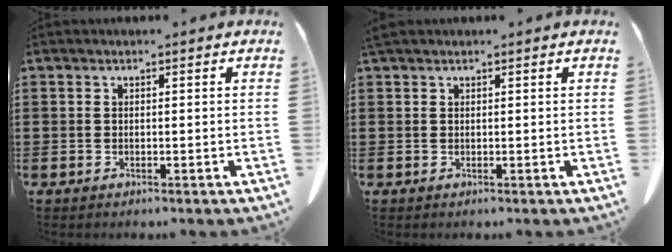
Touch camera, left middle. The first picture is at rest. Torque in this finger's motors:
{"motor_torque": [0.39, 0.28, 0.30, 0.12]}